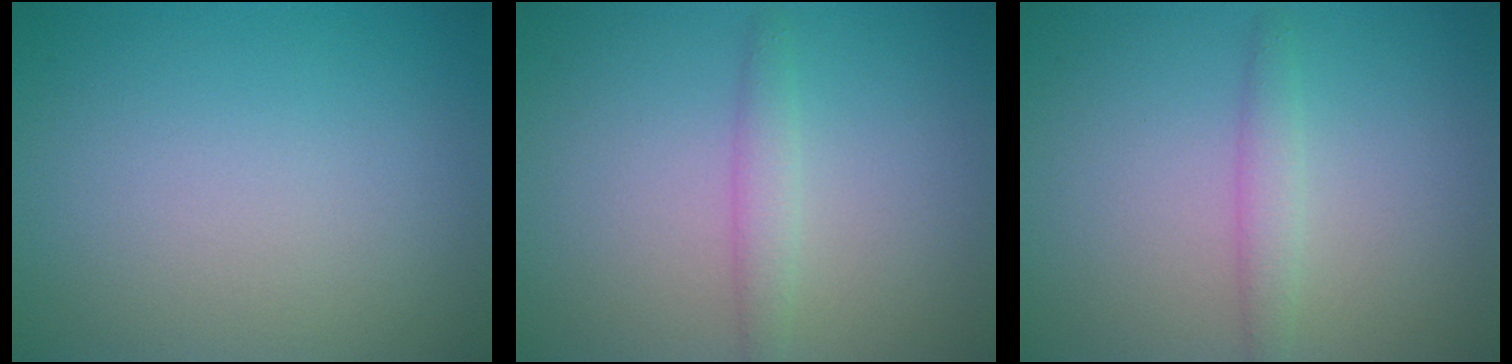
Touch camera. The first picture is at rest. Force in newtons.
{"total": 1.6, "press": 1.6, "slide": 0.0}
{"total": 1.6, "press": 1.6, "slide": 0.0}